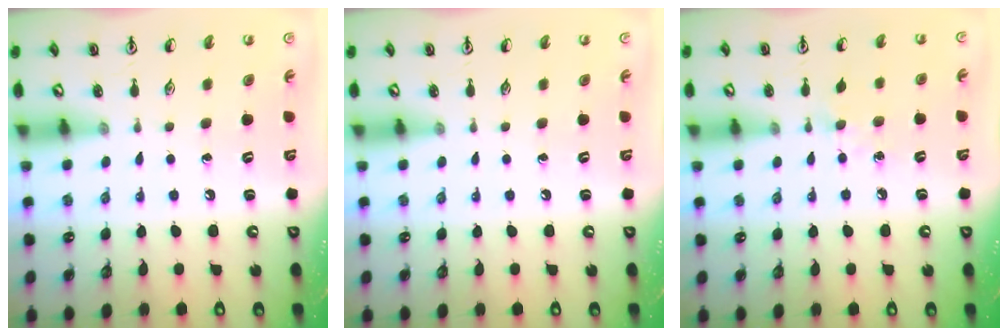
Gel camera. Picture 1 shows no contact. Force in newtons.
{"total": 0.0}
{"total": 5.5, "press": 5.5, "slide": 0.8}